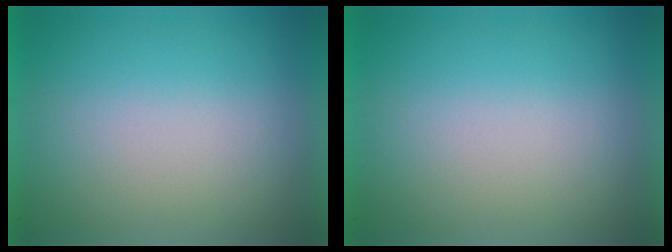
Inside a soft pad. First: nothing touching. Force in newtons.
{"total": 0.0}